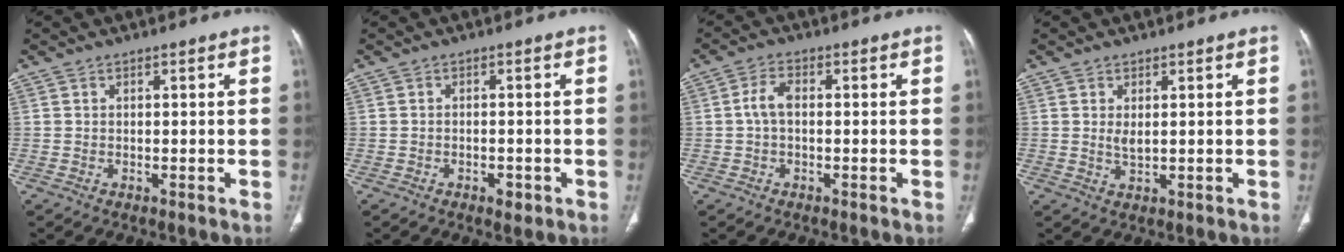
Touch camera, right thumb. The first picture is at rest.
{"total": 2.1, "force": [-1.1, 1.2, 1.4], "torque": [-0.016, 0.003, -0.012]}
{"total": 3.5, "force": [-0.1, 1.9, 2.9], "torque": [-0.060, 0.011, -0.007]}
{"total": 1.9, "force": [0.5, 0.9, 1.6], "torque": [-0.031, -0.008, 0.015]}